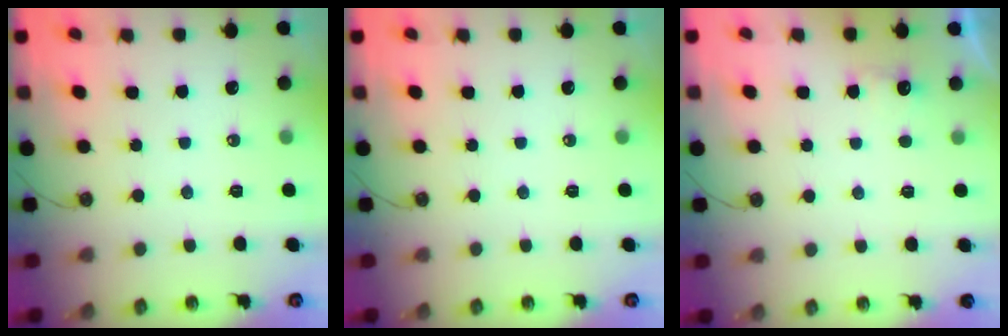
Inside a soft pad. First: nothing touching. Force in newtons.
{"total": 0.0}
{"total": 3.2, "press": 3.1, "slide": 0.9}